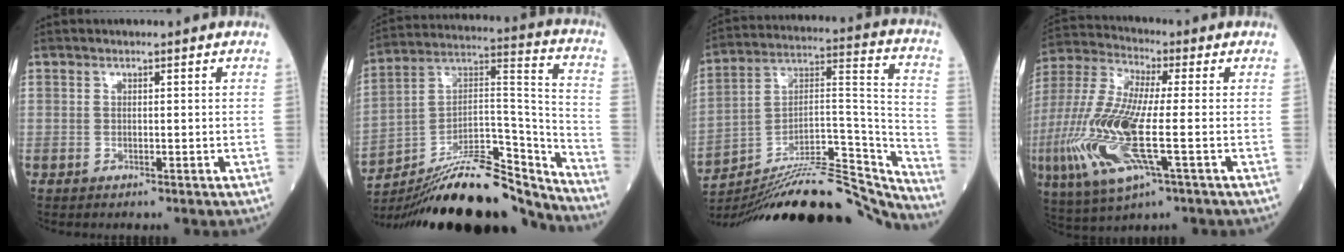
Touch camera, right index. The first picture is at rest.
{"total": 23.8, "force": [-20.9, 3.6, 10.8], "torque": [-0.166, 0.032, -0.339]}
{"total": 26.6, "force": [-23.9, 3.0, 11.3], "torque": [-0.146, 0.025, -0.372]}
{"total": 18.7, "force": [-4.2, 3.9, 17.8], "torque": [-0.408, -0.019, -0.076]}